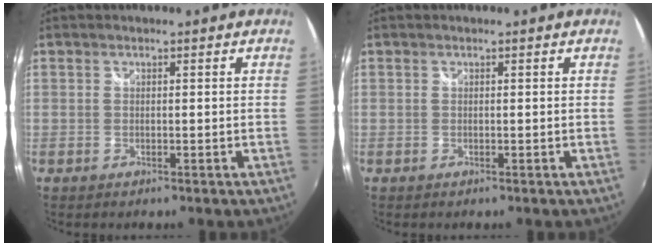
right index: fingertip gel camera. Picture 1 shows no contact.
{"total": 0.0}